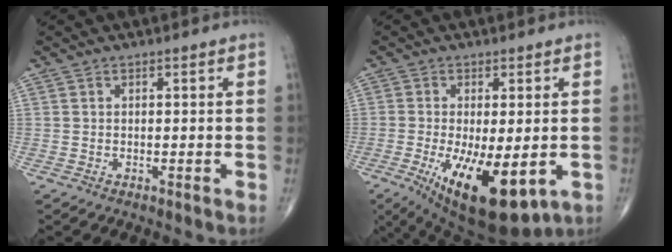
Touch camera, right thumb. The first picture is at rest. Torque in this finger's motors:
{"motor_torque": [0.04, 1.18, 0.81, 0.29, 0.42]}